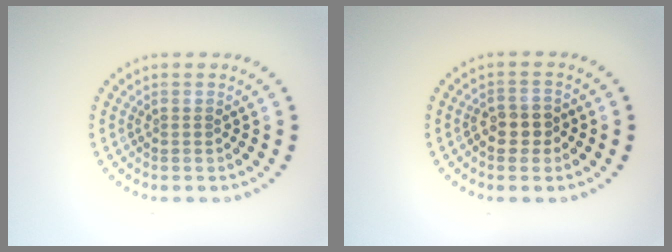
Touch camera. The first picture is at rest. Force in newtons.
{"total": 2.4, "press": 2.3, "slide": 0.7}